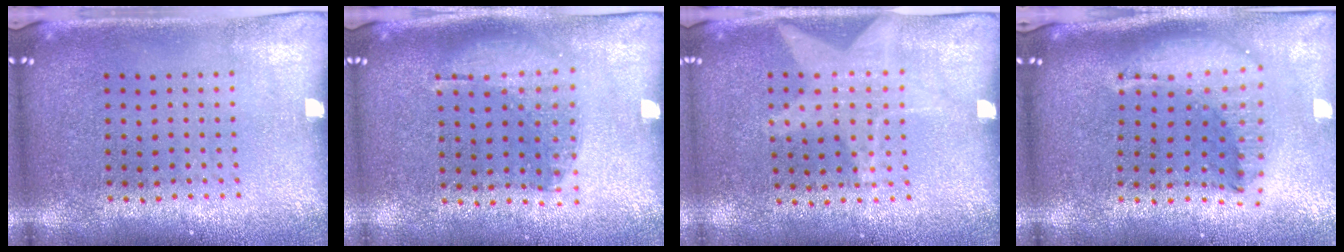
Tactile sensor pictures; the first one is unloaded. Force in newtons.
{"total": 1.0, "press": 0.9, "slide": 0.4}
{"total": 1.3, "press": 0.9, "slide": 0.9}
{"total": 2.2, "press": 1.7, "slide": 1.4}